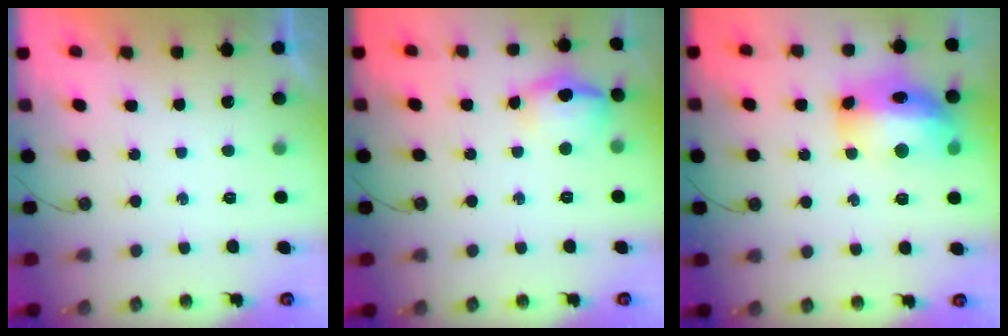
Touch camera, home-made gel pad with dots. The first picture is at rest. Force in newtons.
{"total": 16.3, "press": 12.4, "slide": 10.6}
{"total": 17.2, "press": 17.1, "slide": 1.6}